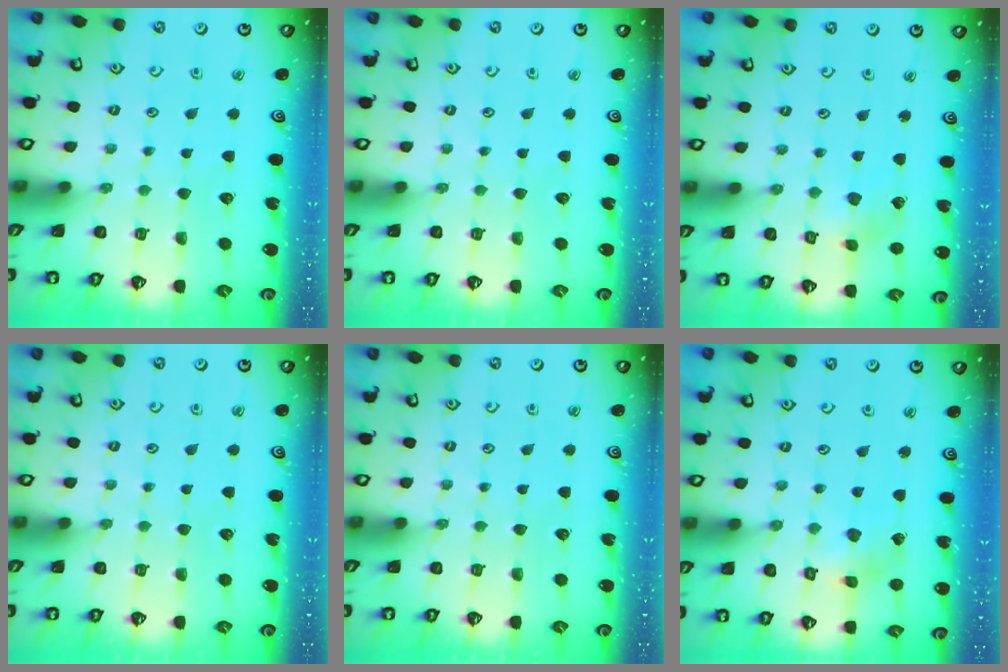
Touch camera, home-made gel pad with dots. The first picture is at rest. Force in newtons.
{"total": 0.0}
{"total": 3.6, "press": 3.5, "slide": 0.4}
{"total": 0.0}
{"total": 0.0}
{"total": 3.4, "press": 3.4, "slide": 0.3}